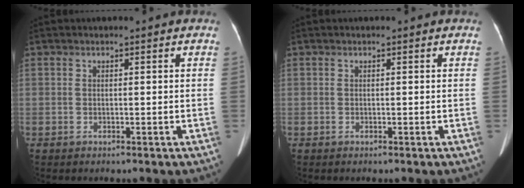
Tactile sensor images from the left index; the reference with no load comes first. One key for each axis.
{"total": 0.0}